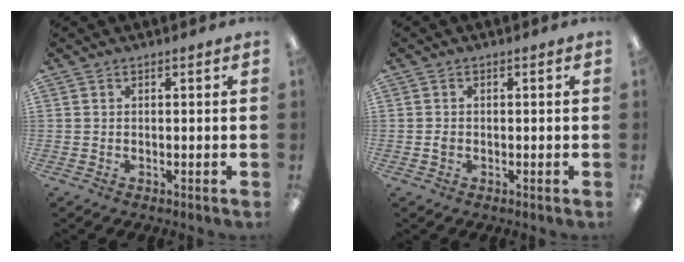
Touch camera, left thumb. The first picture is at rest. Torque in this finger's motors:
{"motor_torque": [-0.11, 0.05, 0.07, -0.04, -0.02]}